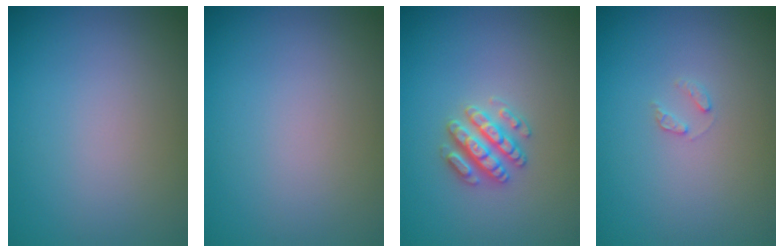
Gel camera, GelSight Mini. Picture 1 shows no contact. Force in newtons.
{"total": 0.0}
{"total": 2.9, "press": 2.8, "slide": 0.6}
{"total": 0.9, "press": 0.9, "slide": 0.2}